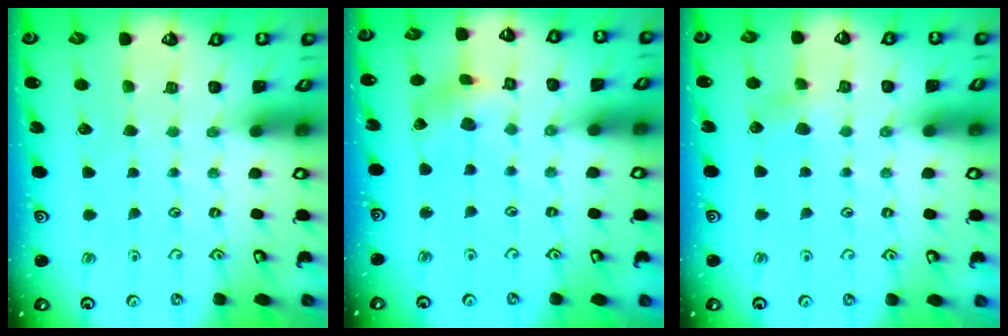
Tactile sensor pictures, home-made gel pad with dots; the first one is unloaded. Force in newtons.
{"total": 5.6, "press": 5.5, "slide": 0.7}
{"total": 3.4, "press": 3.3, "slide": 0.3}